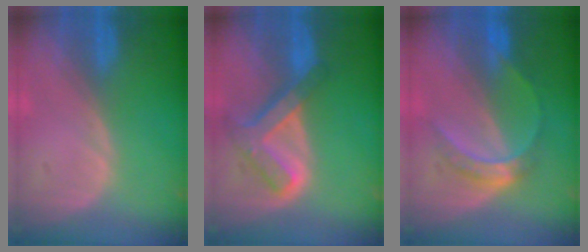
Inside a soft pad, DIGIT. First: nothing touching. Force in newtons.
{"total": 7.7, "press": 6.5, "slide": 4.0}
{"total": 5.0, "press": 5.0, "slide": 0.8}